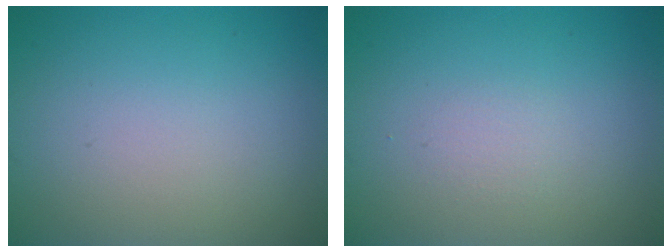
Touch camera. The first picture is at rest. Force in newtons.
{"total": 0.7, "press": 0.7, "slide": 0.1}